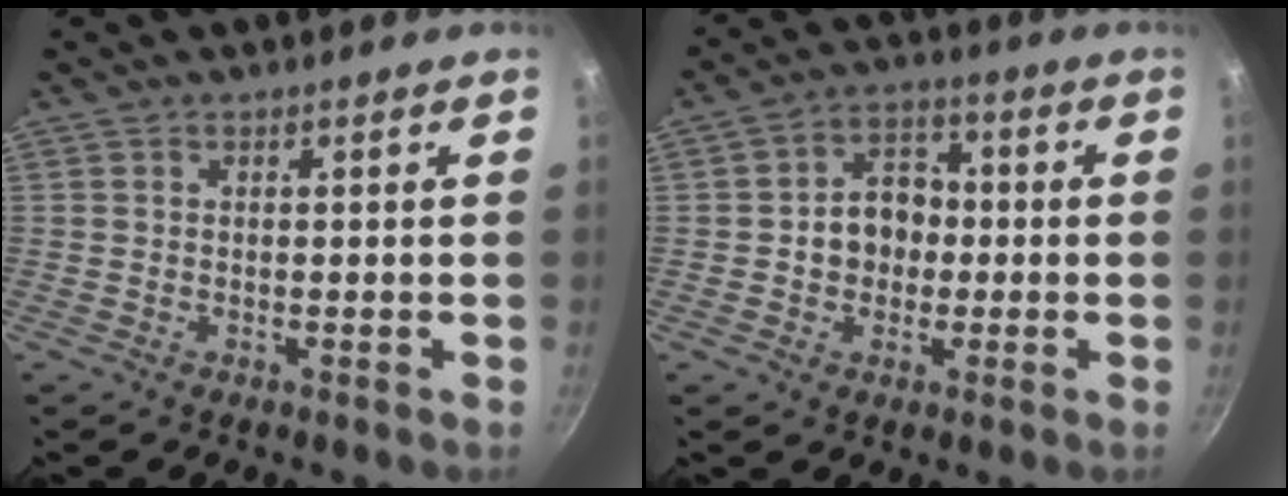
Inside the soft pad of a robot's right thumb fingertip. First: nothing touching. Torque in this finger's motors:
{"motor_torque": [0.02, 0.59, 0.74, -0.14, 0.03]}